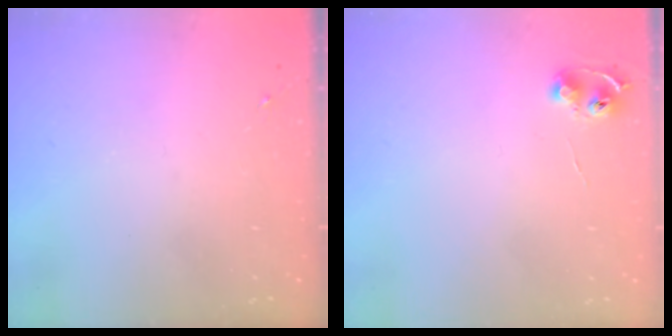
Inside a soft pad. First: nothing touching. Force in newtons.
{"total": 6.4, "press": 6.4, "slide": 0.7}